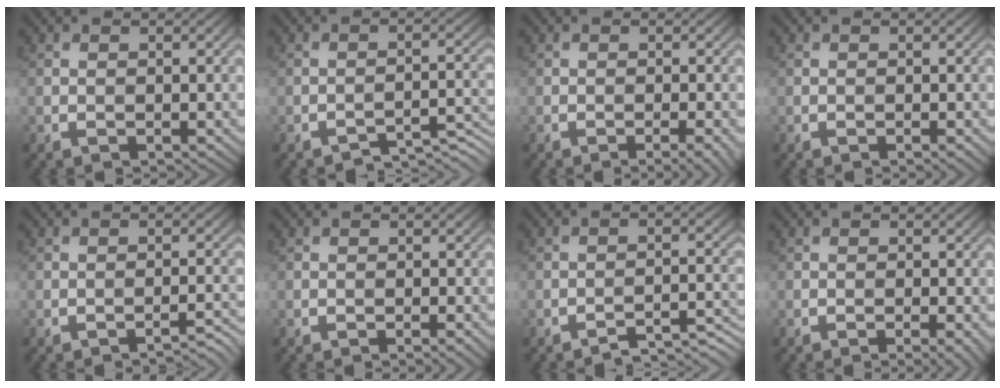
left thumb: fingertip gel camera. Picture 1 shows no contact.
{"total": 3.7, "force": [-3.3, 0.5, 1.6], "torque": [-0.021, 0.007, -0.049]}
{"total": 2.7, "force": [-1.4, 0.5, 2.3], "torque": [-0.027, 0.006, -0.023]}
{"total": 0.6, "force": [-0.3, 0.0, 0.5], "torque": [-0.009, -0.002, -0.007]}
{"total": 2.7, "force": [-2.3, 0.3, 1.4], "torque": [-0.014, 0.012, -0.037]}
{"total": 1.0, "force": [-0.4, 0.1, 0.8], "torque": [-0.013, -0.002, -0.010]}
{"total": 4.4, "force": [-3.7, 0.6, 2.3], "torque": [-0.032, 0.009, -0.054]}
{"total": 2.1, "force": [-0.9, 0.3, 1.8], "torque": [-0.025, 0.002, -0.017]}